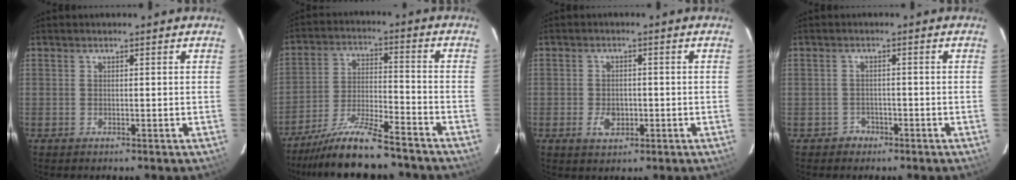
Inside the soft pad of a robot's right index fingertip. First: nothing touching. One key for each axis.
{"total": 13.1, "fx": -11.6, "fy": 1.2, "fz": 6.0, "tx": -0.126, "ty": -0.009, "tz": -0.202}
{"total": 4.0, "fx": -1.2, "fy": 2.7, "fz": 2.7, "tx": -0.052, "ty": -0.001, "tz": -0.016}
{"total": 3.9, "fx": -2.8, "fy": 2.7, "fz": -0.5, "tx": 0.006, "ty": 0.019, "tz": -0.047}